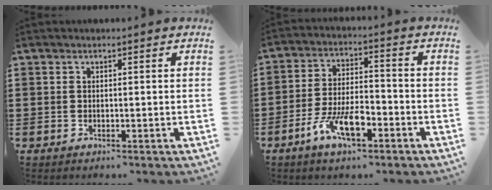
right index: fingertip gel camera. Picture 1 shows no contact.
{"total": 8.1, "force": [-4.5, 3.1, 6.0], "torque": [-0.126, 0.004, -0.083]}